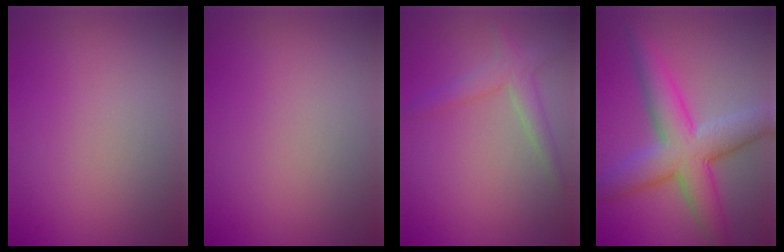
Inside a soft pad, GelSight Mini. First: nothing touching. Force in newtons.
{"total": 0.0}
{"total": 2.4, "press": 2.4, "slide": 0.2}
{"total": 7.6, "press": 7.6, "slide": 0.1}